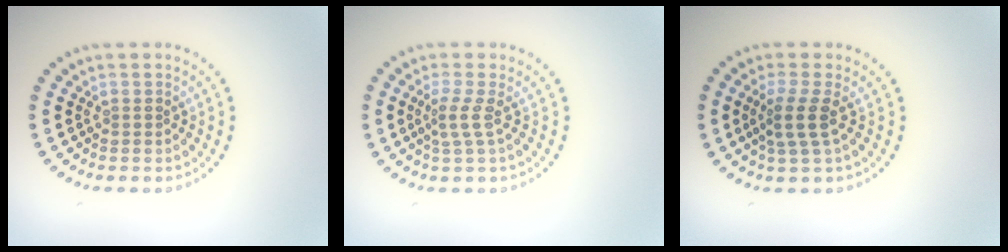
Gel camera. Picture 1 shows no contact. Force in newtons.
{"total": 2.0, "press": 1.3, "slide": 1.5}
{"total": 2.5, "press": 1.9, "slide": 1.6}